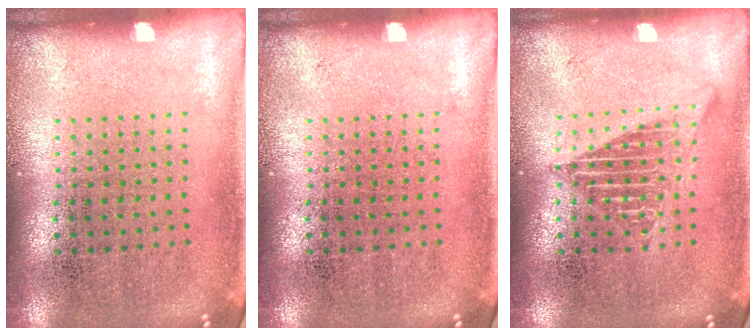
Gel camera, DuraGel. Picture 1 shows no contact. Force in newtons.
{"total": 0.0}
{"total": 2.4, "press": 2.3, "slide": 0.2}